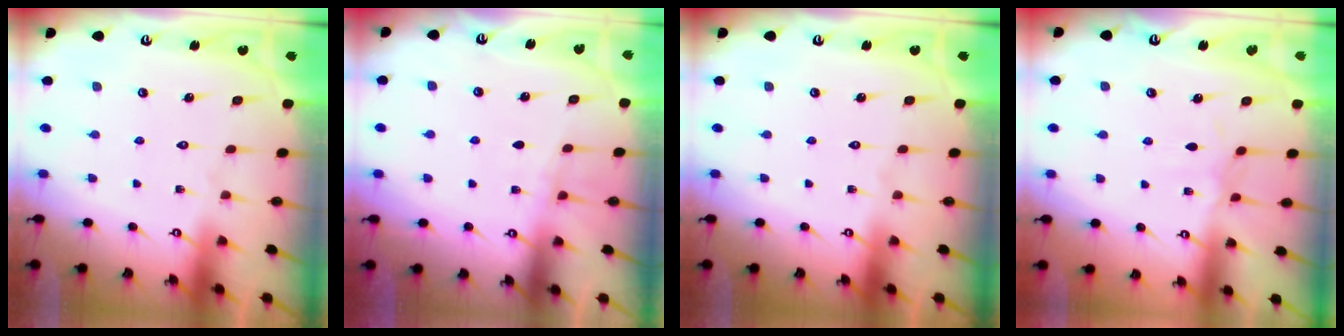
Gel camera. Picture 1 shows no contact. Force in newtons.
{"total": 3.0, "press": 2.9, "slide": 0.4}
{"total": 0.0}
{"total": 2.0, "press": 2.0, "slide": 0.5}